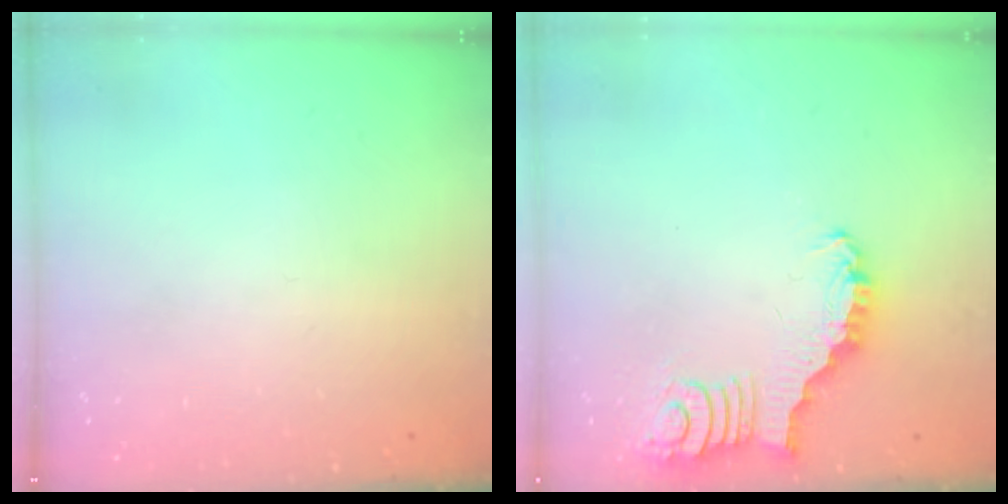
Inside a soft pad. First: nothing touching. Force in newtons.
{"total": 2.8, "press": 2.8, "slide": 0.3}